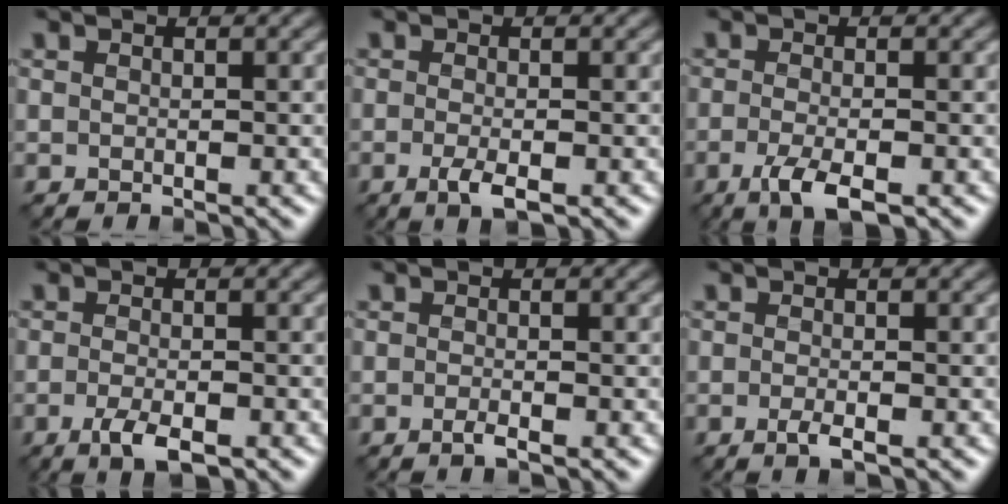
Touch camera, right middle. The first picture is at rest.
{"total": 2.2, "force": [-0.9, 0.5, 1.9], "torque": [-0.039, -0.007, -0.019]}
{"total": 3.4, "force": [-1.7, 0.9, 2.8], "torque": [-0.059, -0.008, -0.036]}
{"total": 2.9, "force": [-1.5, 0.9, 2.3], "torque": [-0.049, -0.007, -0.028]}
{"total": 1.1, "force": [-0.5, 0.2, 0.9], "torque": [-0.015, -0.003, -0.012]}
{"total": 1.4, "force": [-0.6, 0.3, 1.2], "torque": [-0.024, -0.007, -0.014]}